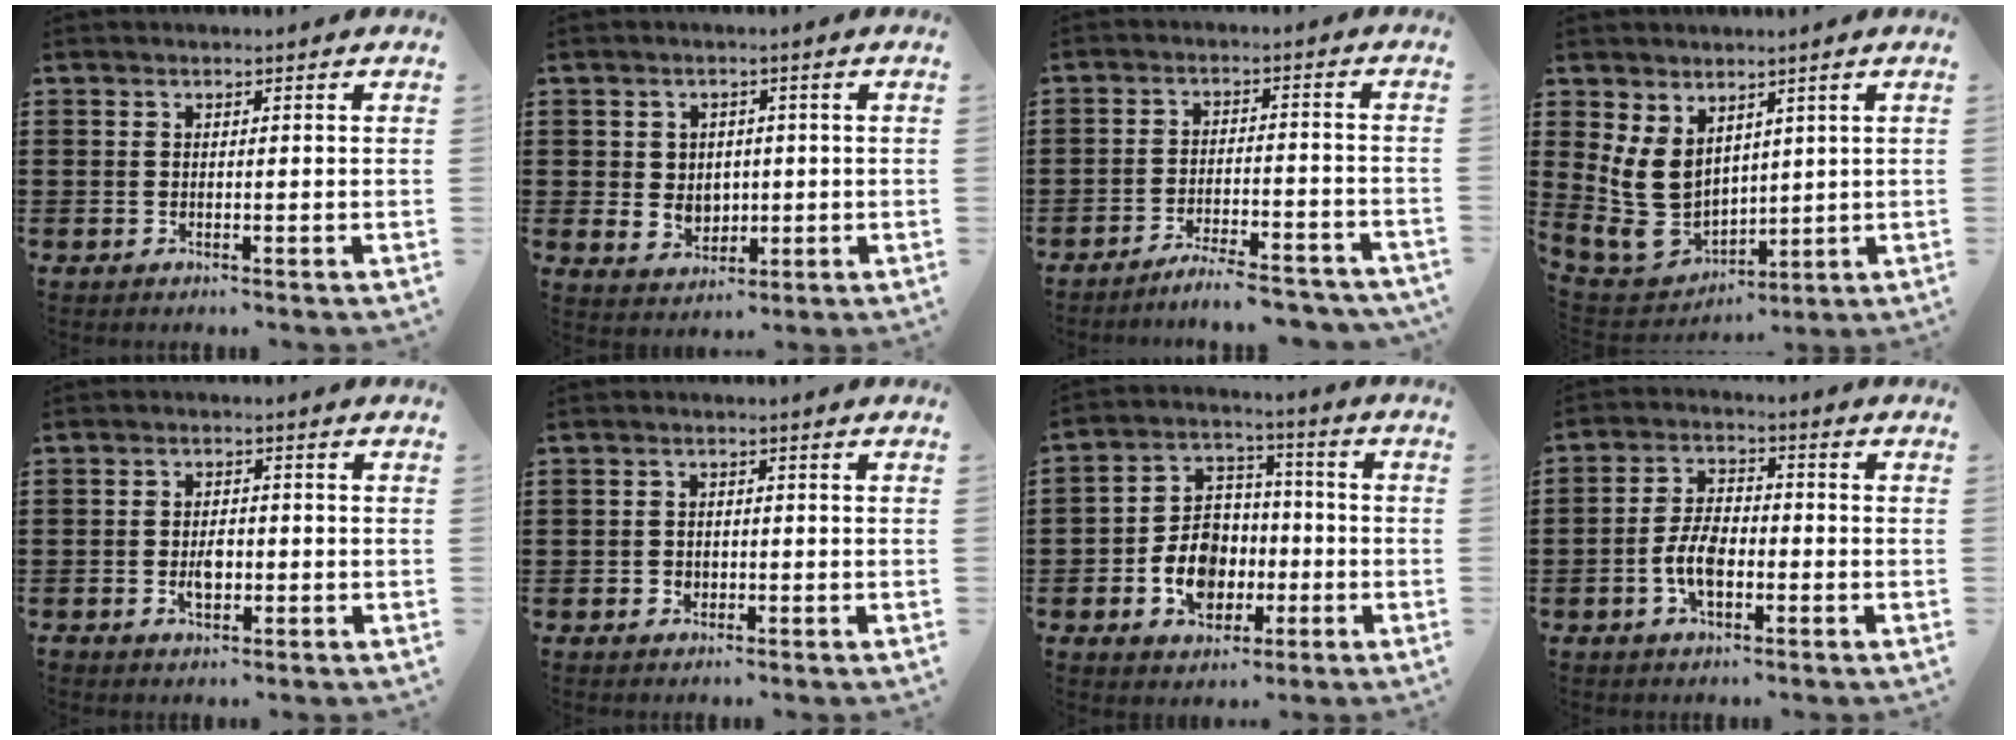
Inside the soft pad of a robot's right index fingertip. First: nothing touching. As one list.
[{"total": 3.2, "force": [0.8, 3.1, 0.6], "torque": [-0.019, 0.007, 0.012]}, {"total": 5.1, "force": [-4.8, 0.0, 1.7], "torque": [-0.028, -0.003, -0.091]}, {"total": 9.2, "force": [2.4, 7.0, 5.5], "torque": [-0.166, -0.018, 0.047]}, {"total": 2.8, "force": [-0.7, 1.7, 2.1], "torque": [-0.033, -0.003, -0.014]}, {"total": 1.3, "force": [-0.4, 1.2, 0.3], "torque": [-0.010, 0.002, -0.009]}, {"total": 9.1, "force": [-2.9, 7.2, 4.8], "torque": [-0.101, 0.021, -0.050]}, {"total": 5.9, "force": [-1.8, 3.2, 4.7], "torque": [-0.109, 0.002, -0.038]}]